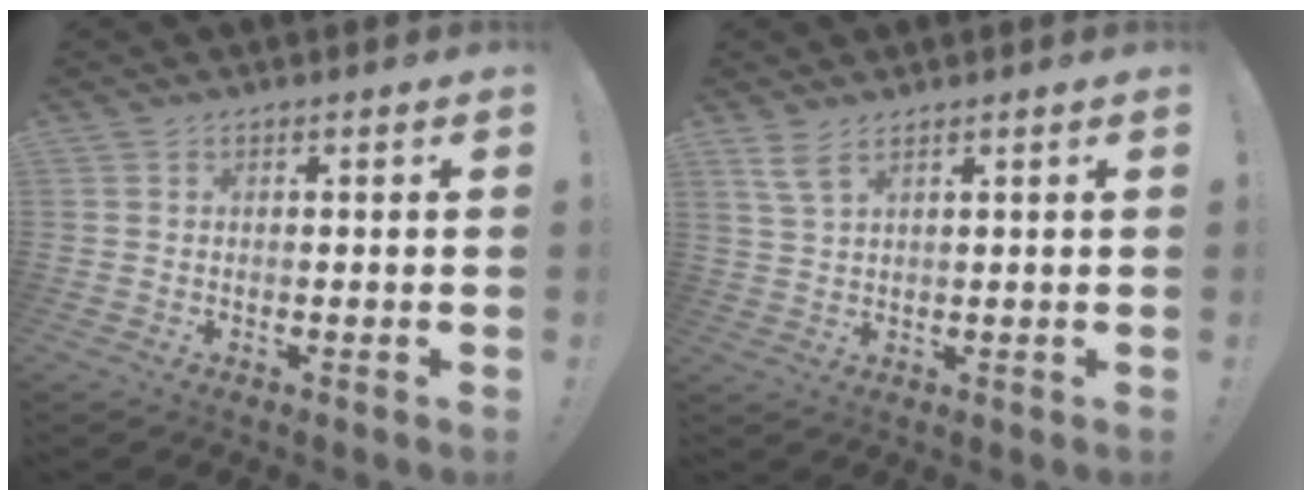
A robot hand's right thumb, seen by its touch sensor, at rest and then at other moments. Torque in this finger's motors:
{"motor_torque": [0.00, 0.02, 0.14, -0.08, 0.02]}